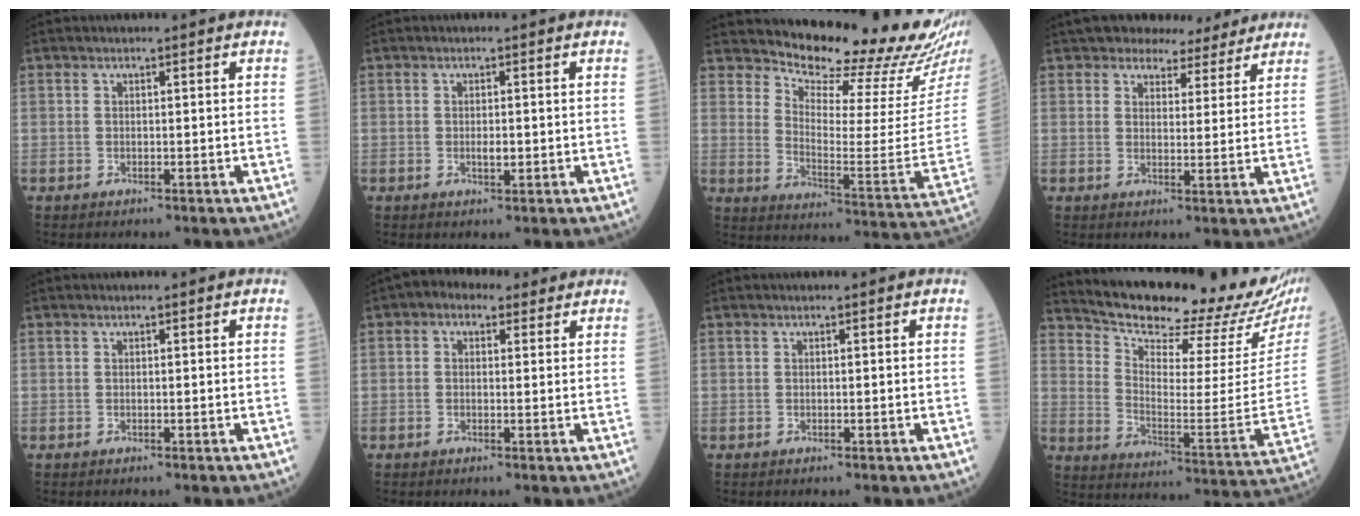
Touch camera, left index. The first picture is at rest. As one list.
[{"total": 1.6, "force": [-0.3, 0.7, 1.5], "torque": [-0.025, -0.002, -0.004]}, {"total": 19.3, "force": [18.5, 0.3, 5.7], "torque": [-0.100, -0.130, 0.230]}, {"total": 7.9, "force": [7.0, 3.3, 1.6], "torque": [-0.009, 0.010, 0.083]}, {"total": 0.0}, {"total": 4.2, "force": [2.4, 2.8, 2.1], "torque": [-0.031, 0.030, 0.033]}, {"total": 0.0}, {"total": 21.9, "force": [20.2, 1.7, 8.3], "torque": [-0.145, -0.097, 0.272]}]